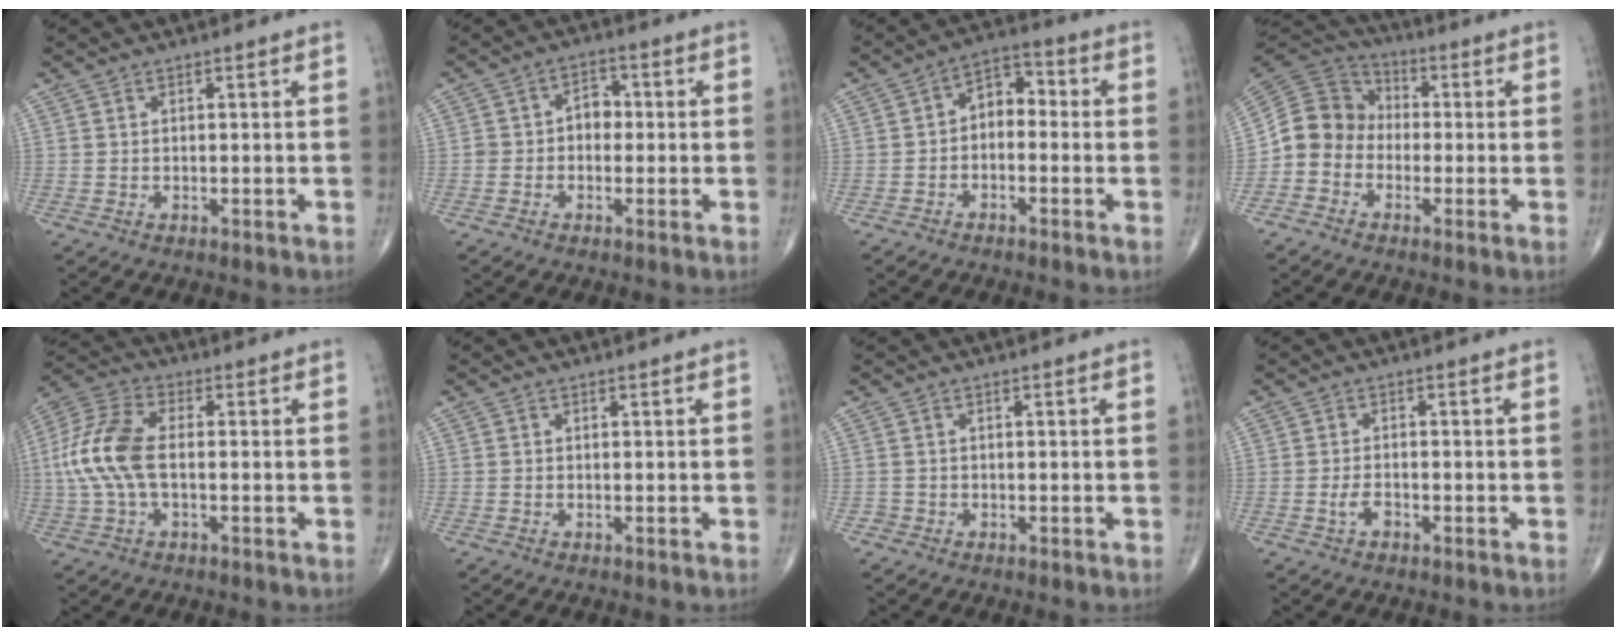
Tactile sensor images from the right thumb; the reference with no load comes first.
{"total": 4.4, "force": [-0.3, 3.5, 2.6], "torque": [-0.020, 0.020, -0.014]}
{"total": 6.1, "force": [-0.8, 4.1, 4.4], "torque": [-0.044, 0.035, -0.030]}
{"total": 9.2, "force": [-2.4, 8.1, 3.5], "torque": [-0.050, 0.052, -0.060]}
{"total": 12.0, "force": [-0.4, 6.3, 10.2], "torque": [-0.236, 0.029, -0.012]}
{"total": 0.0}
{"total": 0.9, "force": [-0.5, 0.8, -0.1], "torque": [0.004, 0.004, -0.015]}
{"total": 2.3, "force": [-1.0, 1.2, 1.6], "torque": [-0.036, 0.008, -0.021]}